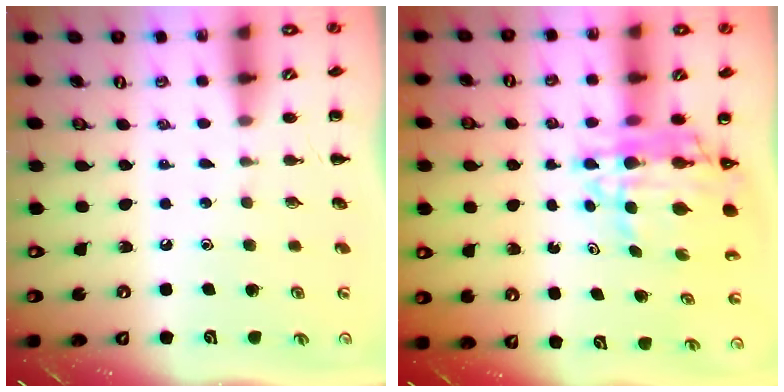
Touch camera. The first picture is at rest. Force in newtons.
{"total": 9.7, "press": 9.0, "slide": 3.4}